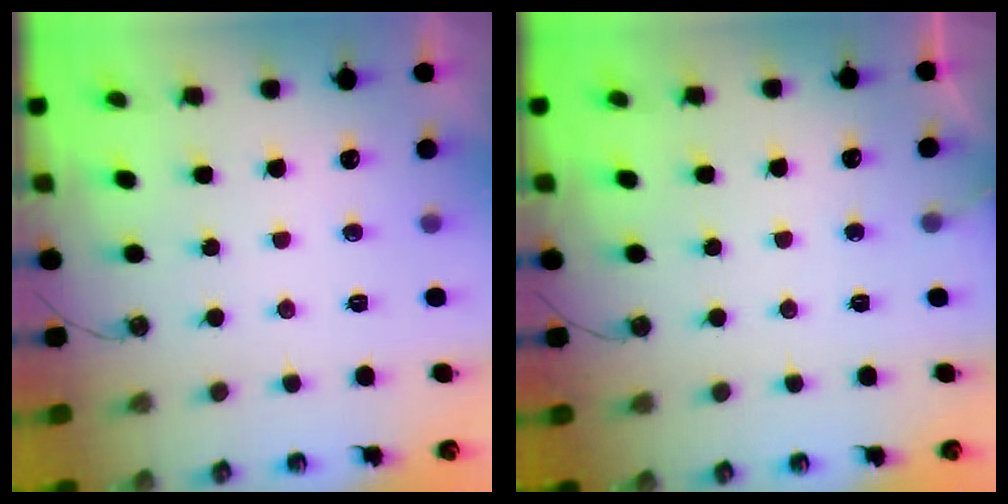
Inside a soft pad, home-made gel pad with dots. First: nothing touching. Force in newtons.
{"total": 2.2, "press": 2.2, "slide": 0.1}